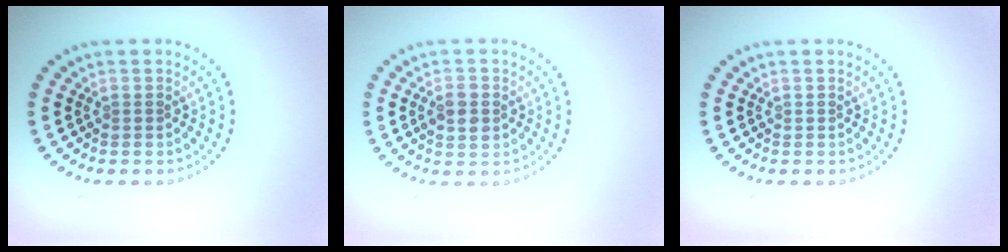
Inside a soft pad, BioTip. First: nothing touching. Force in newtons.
{"total": 2.8, "press": 2.8, "slide": 0.1}
{"total": 0.0}